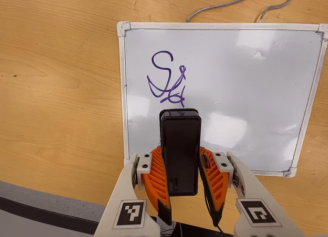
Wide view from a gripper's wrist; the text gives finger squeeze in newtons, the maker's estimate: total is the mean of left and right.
{"total": 8.9, "left": 7.5, "right": 10.4}